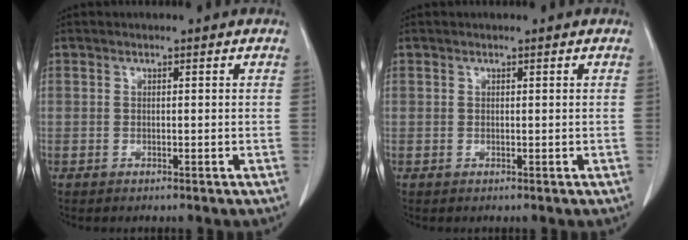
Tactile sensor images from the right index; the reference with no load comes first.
{"total": 0.0}